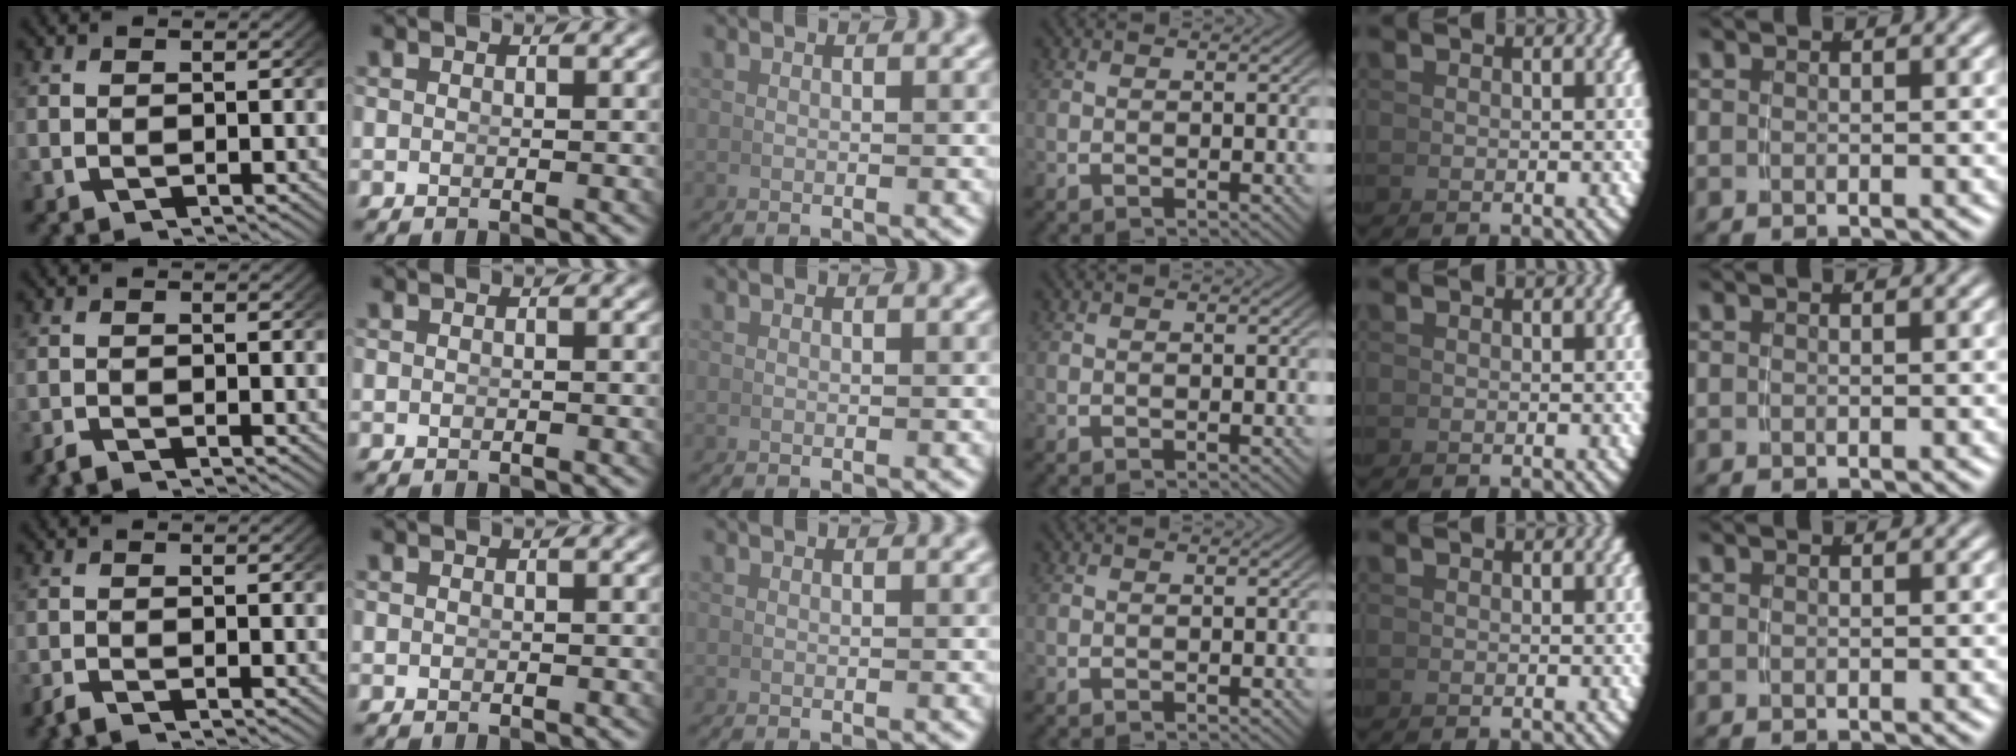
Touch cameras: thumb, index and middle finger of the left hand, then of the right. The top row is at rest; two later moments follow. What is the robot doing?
{"motion": "grasp_and_lifting", "object": "calculator"}